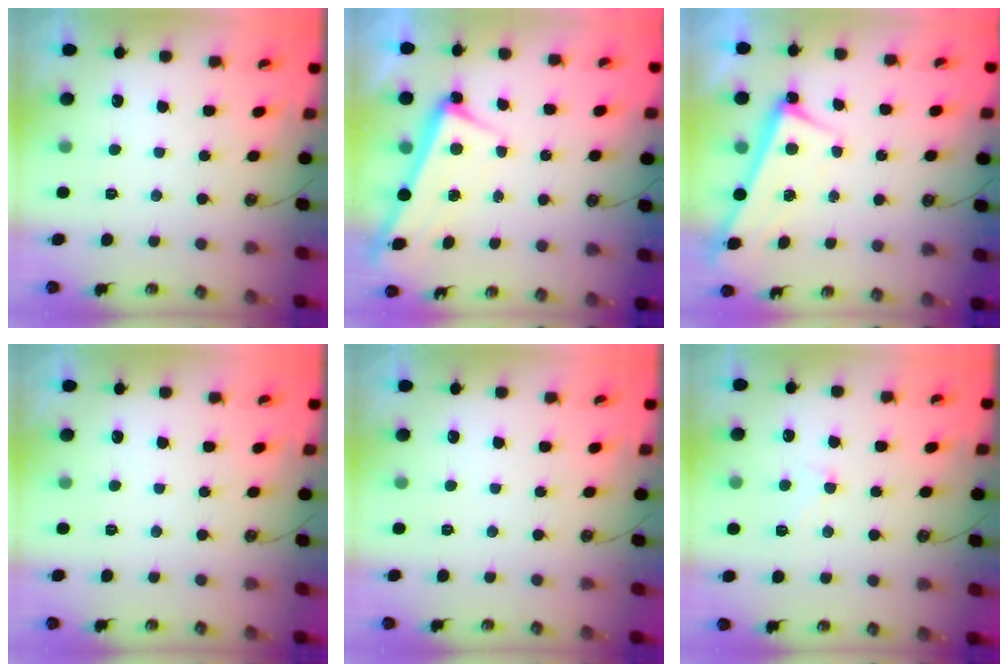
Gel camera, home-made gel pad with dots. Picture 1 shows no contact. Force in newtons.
{"total": 2.3, "press": 2.1, "slide": 0.9}
{"total": 2.5, "press": 2.4, "slide": 0.7}
{"total": 0.0}
{"total": 0.0}
{"total": 0.9, "press": 0.5, "slide": 0.8}